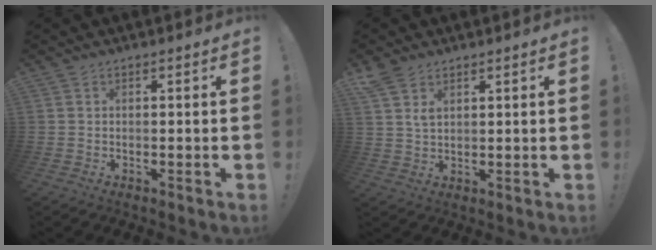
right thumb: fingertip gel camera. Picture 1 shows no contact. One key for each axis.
{"total": 4.9, "fx": 3.3, "fy": 2.3, "fz": 2.7, "tx": -0.046, "ty": -0.014, "tz": 0.062}